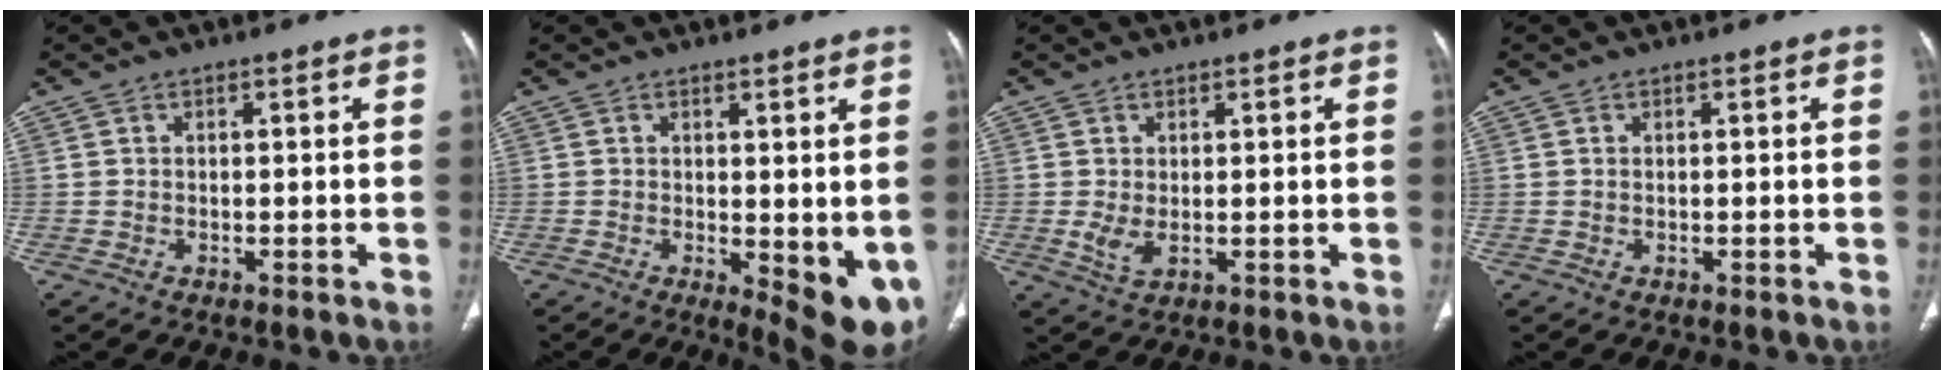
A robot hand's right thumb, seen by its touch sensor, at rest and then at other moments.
{"total": 8.6, "force": [-0.9, 3.1, 8.0], "torque": [-0.096, -0.022, -0.002]}
{"total": 2.8, "force": [0.1, 1.3, 2.5], "torque": [-0.051, -0.010, 0.010]}
{"total": 0.0}